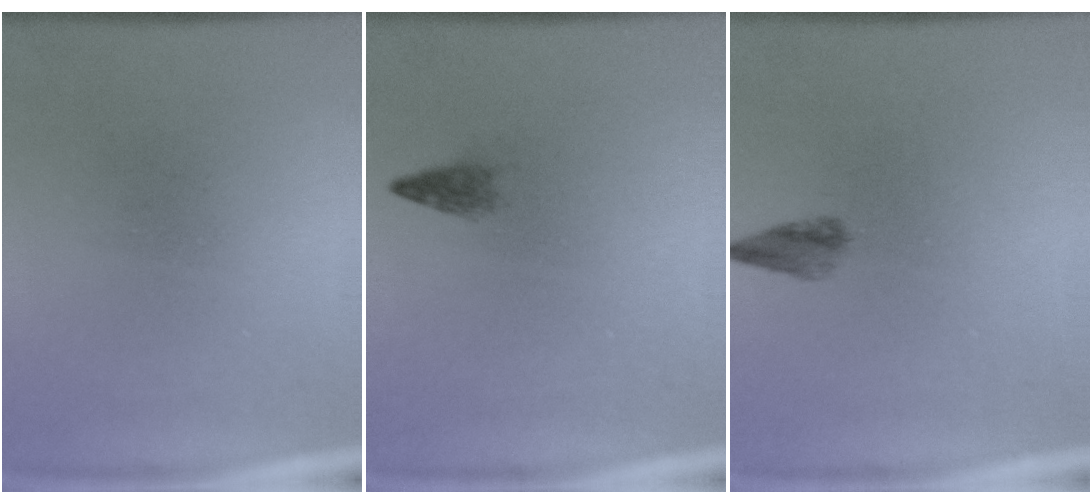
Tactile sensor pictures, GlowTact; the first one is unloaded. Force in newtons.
{"total": 1.3}
{"total": 2.0}